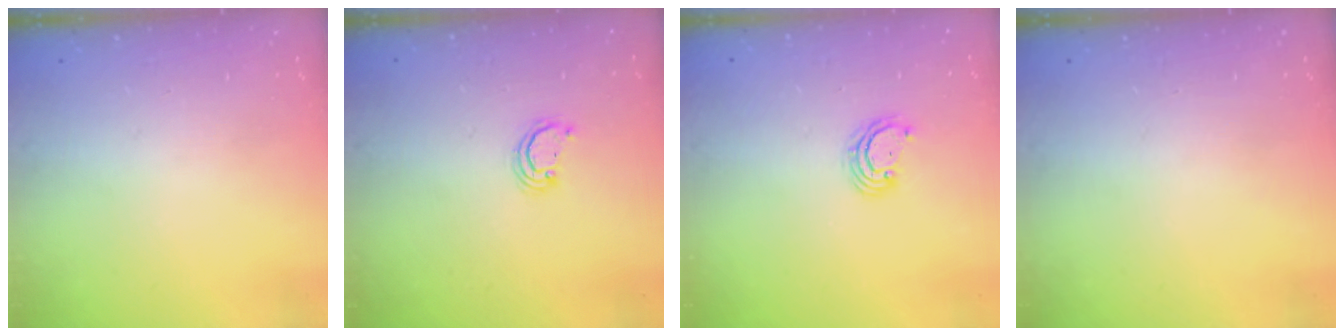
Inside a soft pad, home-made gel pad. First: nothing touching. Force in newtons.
{"total": 2.1, "press": 2.1, "slide": 0.1}
{"total": 3.8, "press": 3.8, "slide": 0.2}
{"total": 0.0}